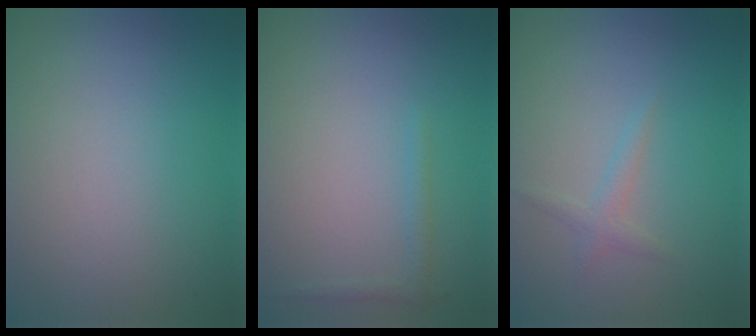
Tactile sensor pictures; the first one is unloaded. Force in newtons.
{"total": 0.8, "press": 0.8, "slide": 0.1}
{"total": 1.1, "press": 1.1, "slide": 0.1}